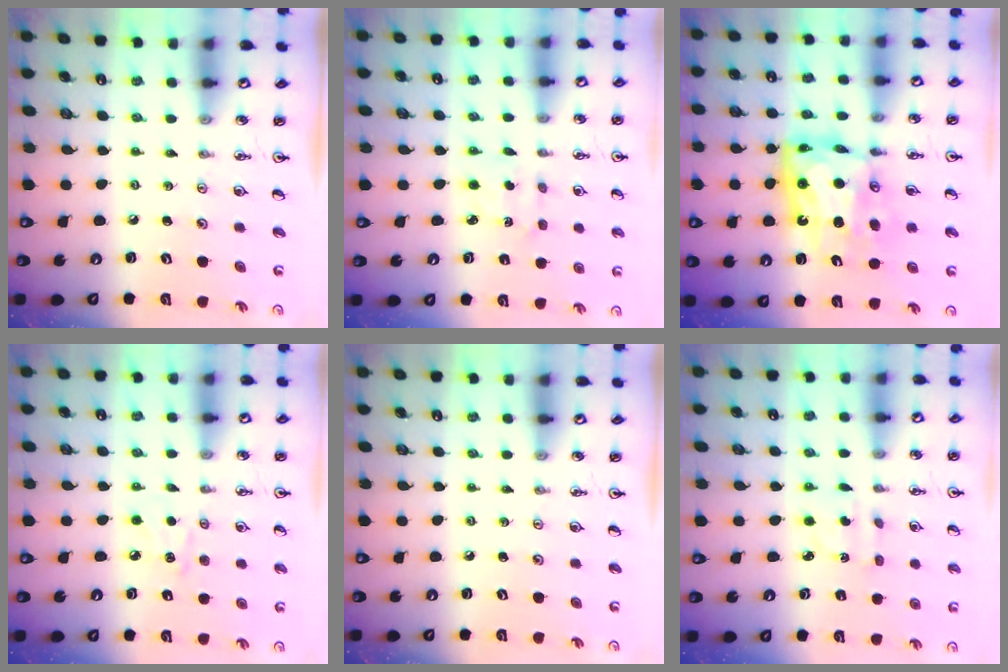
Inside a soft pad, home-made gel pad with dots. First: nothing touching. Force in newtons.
{"total": 2.2, "press": 2.1, "slide": 0.7}
{"total": 12.4, "press": 12.3, "slide": 1.0}
{"total": 4.2, "press": 4.1, "slide": 0.6}
{"total": 0.0}
{"total": 2.3, "press": 2.2, "slide": 0.6}